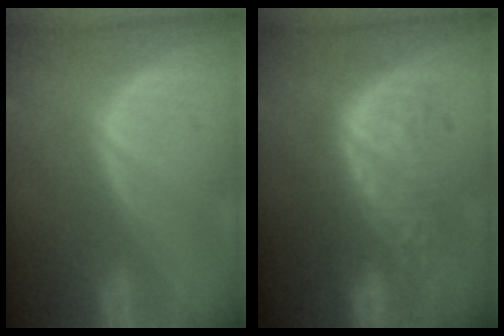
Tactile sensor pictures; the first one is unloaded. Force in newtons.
{"total": 8.8, "press": 8.7, "slide": 1.3}